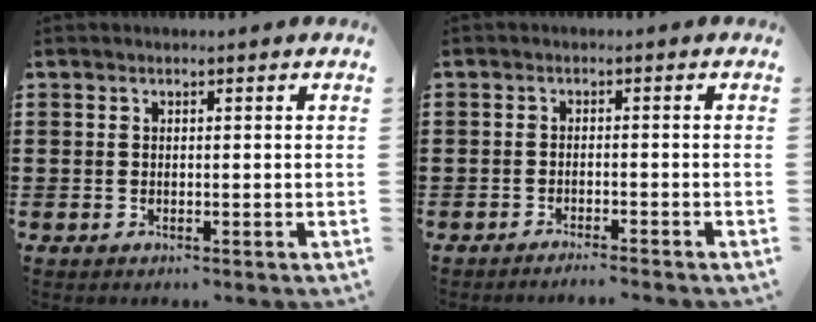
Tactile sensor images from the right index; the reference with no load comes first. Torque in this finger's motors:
{"motor_torque": [0.54, 1.03, -0.10, -0.02]}